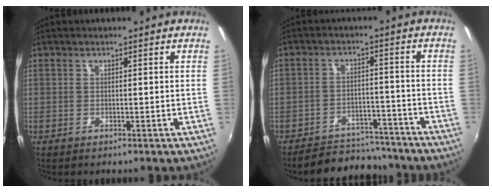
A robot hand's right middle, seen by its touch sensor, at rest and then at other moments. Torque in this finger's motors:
{"motor_torque": [1.06, -0.96, 0.01, 0.01]}